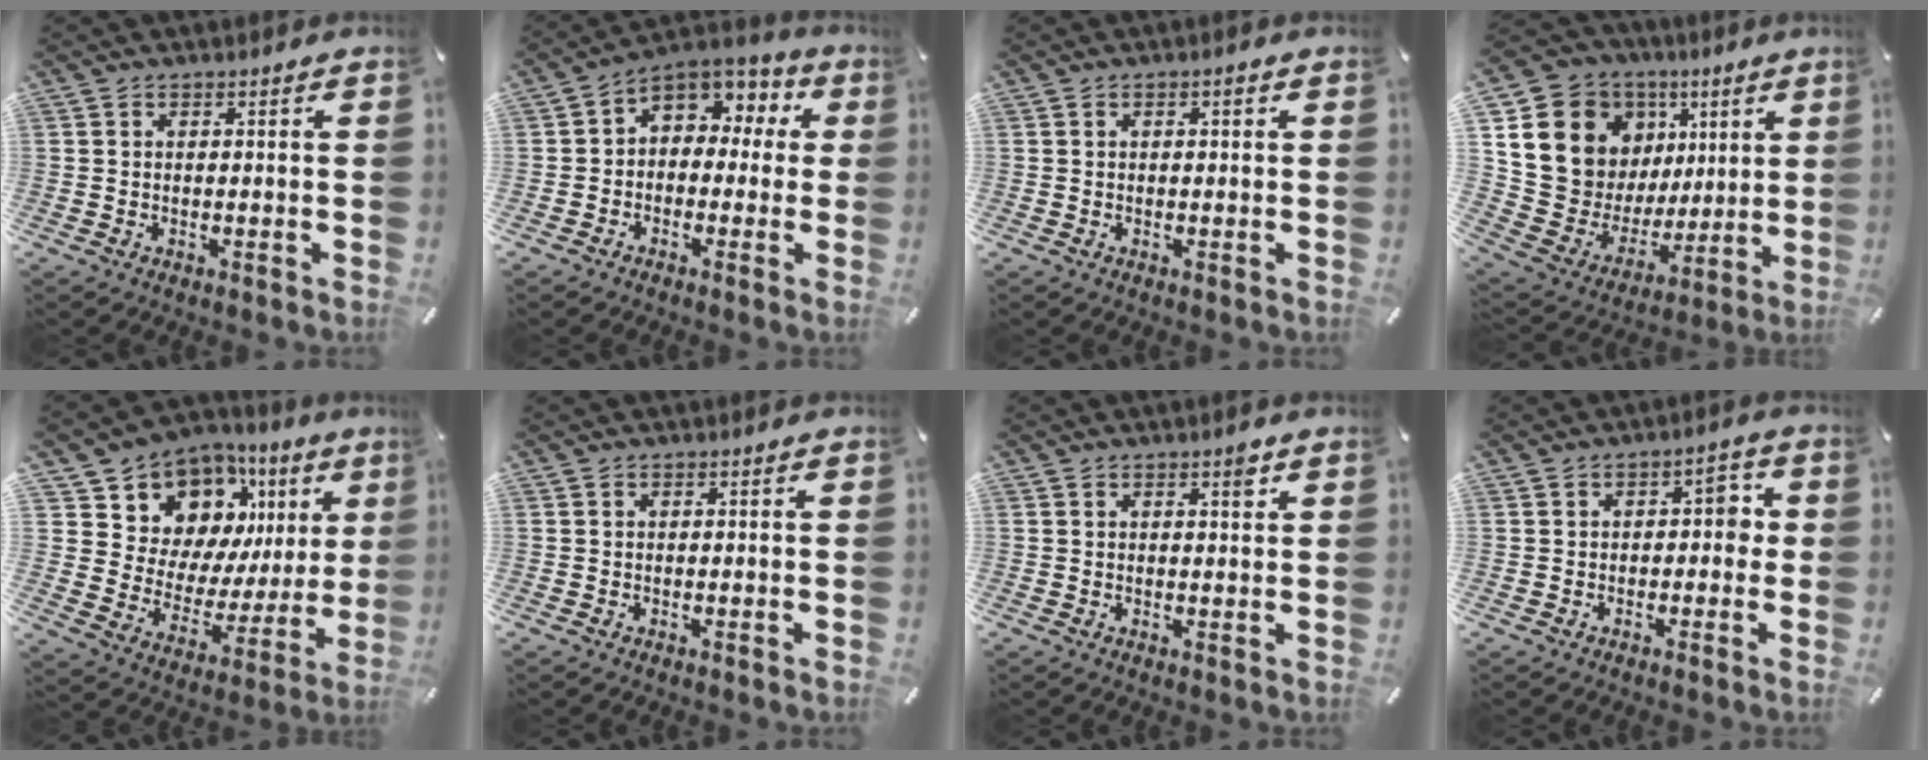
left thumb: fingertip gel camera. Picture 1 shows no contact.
{"total": 6.2, "force": [1.4, 5.3, 2.9], "torque": [-0.050, -0.009, 0.024]}
{"total": 1.2, "force": [0.3, 0.5, 1.0], "torque": [-0.013, 0.001, 0.001]}
{"total": 16.4, "force": [6.5, 14.2, 5.2], "torque": [-0.081, -0.052, 0.145]}
{"total": 11.6, "force": [8.7, 7.5, 1.8], "torque": [-0.037, -0.105, 0.159]}
{"total": 0.0}
{"total": 2.3, "force": [1.3, 0.6, 1.8], "torque": [-0.021, -0.003, 0.018]}
{"total": 4.0, "force": [-0.2, 2.4, 3.2], "torque": [-0.039, 0.006, -0.015]}